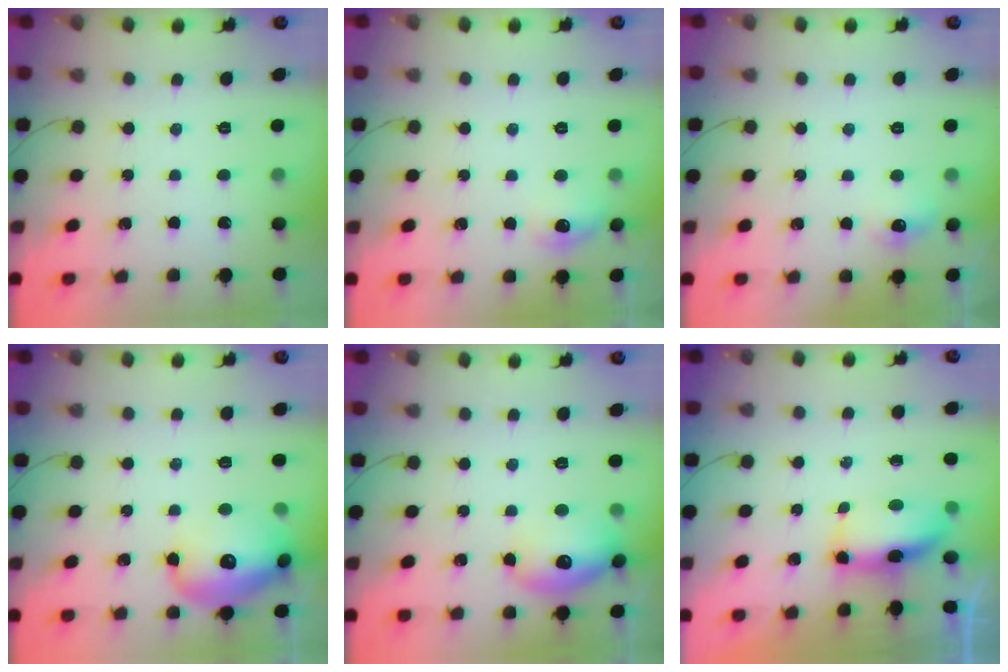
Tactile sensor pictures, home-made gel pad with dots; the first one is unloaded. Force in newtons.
{"total": 7.5, "press": 7.4, "slide": 1.5}
{"total": 6.3, "press": 6.2, "slide": 1.2}
{"total": 18.1, "press": 17.9, "slide": 2.0}
{"total": 15.0, "press": 14.9, "slide": 1.2}
{"total": 6.8, "press": 6.8, "slide": 0.6}